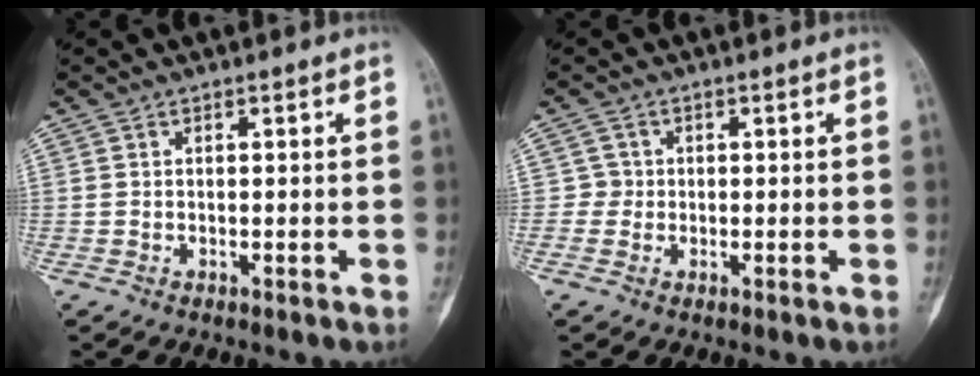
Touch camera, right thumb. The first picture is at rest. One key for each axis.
{"total": 1.8, "fx": -0.2, "fy": 1.7, "fz": -0.2, "tx": 0.017, "ty": 0.008, "tz": -0.010}